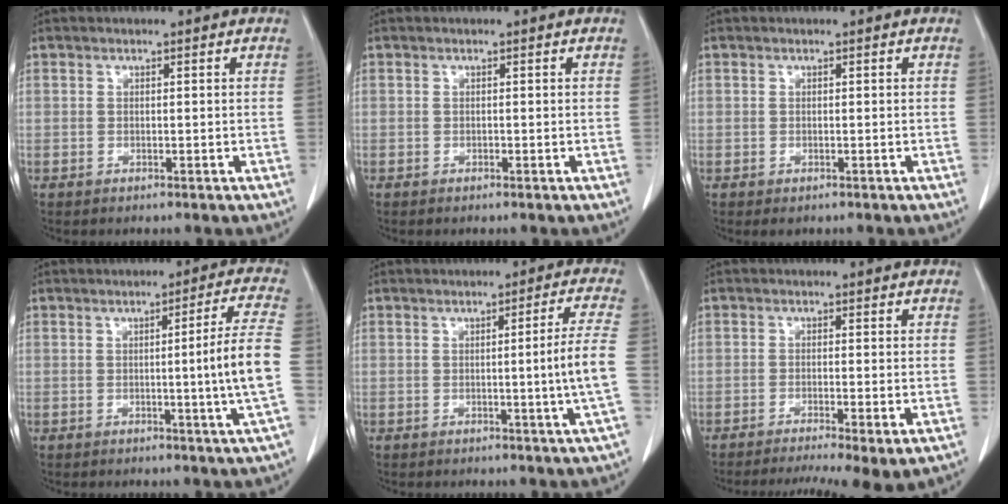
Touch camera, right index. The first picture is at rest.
{"total": 0.0}
{"total": 0.7, "force": [-0.4, 0.5, 0.3], "torque": [-0.005, 0.002, -0.002]}
{"total": 8.2, "force": [-1.2, -2.1, 7.8], "torque": [-0.107, -0.009, -0.018]}
{"total": 6.1, "force": [-1.0, -1.8, 5.7], "torque": [-0.078, -0.008, -0.015]}
{"total": 10.2, "force": [-7.3, 1.3, 7.0], "torque": [-0.106, -0.012, -0.108]}